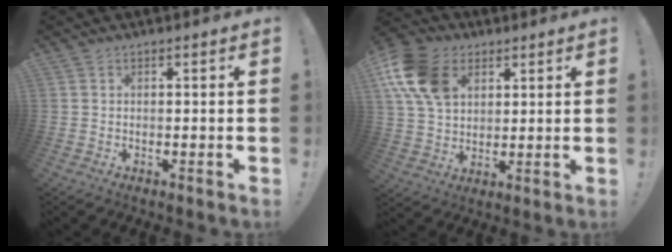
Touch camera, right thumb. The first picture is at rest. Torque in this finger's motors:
{"motor_torque": [0.28, 0.36, 0.24, 0.24, 0.18]}